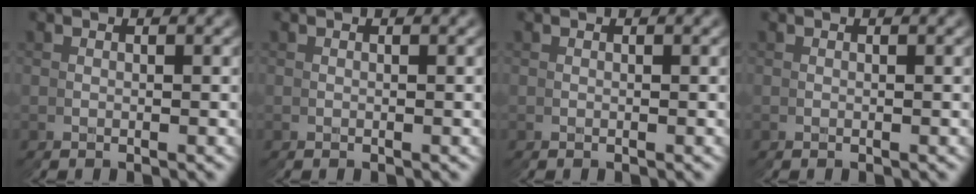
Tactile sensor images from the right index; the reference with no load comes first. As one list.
[{"total": 0.0}, {"total": 0.0}, {"total": 0.0}]